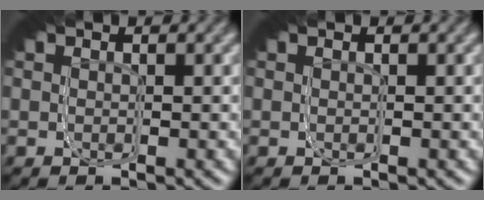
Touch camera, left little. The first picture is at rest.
{"total": 0.0}